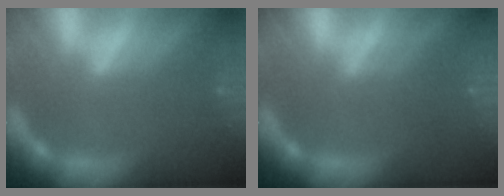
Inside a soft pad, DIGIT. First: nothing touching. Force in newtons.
{"total": 2.0}